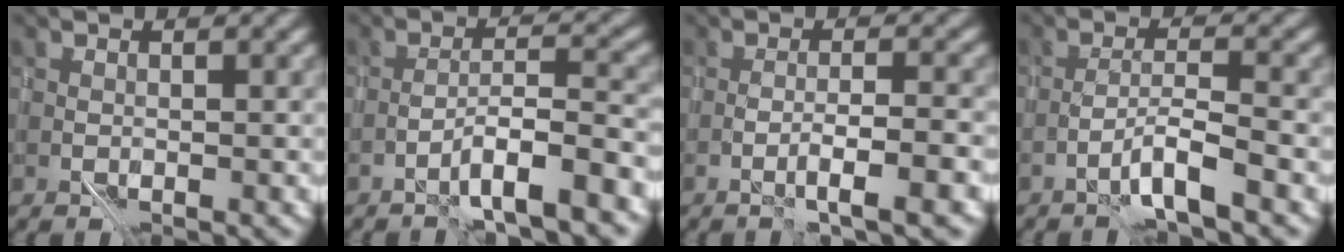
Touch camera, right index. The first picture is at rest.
{"total": 3.7, "force": [-2.4, -0.1, 2.9], "torque": [-0.042, 0.020, -0.047]}
{"total": 2.1, "force": [-0.8, -0.2, 1.9], "torque": [-0.024, 0.013, -0.017]}
{"total": 2.6, "force": [-1.7, -0.5, 1.9], "torque": [-0.033, 0.014, -0.040]}